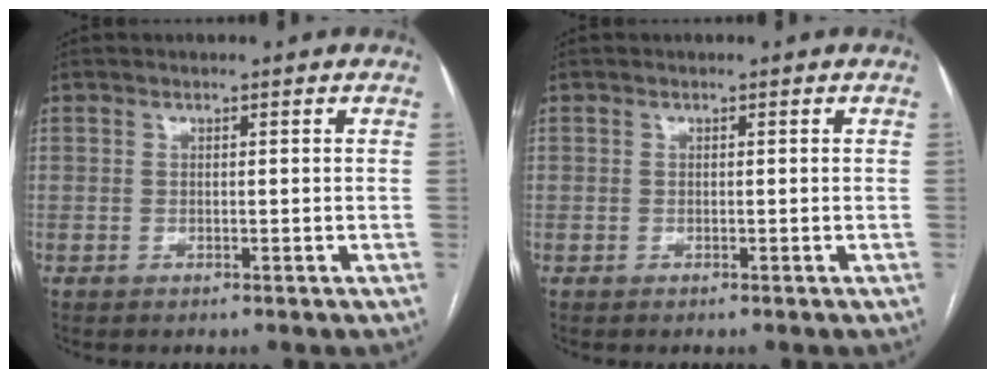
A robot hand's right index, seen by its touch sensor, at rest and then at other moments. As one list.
[{"total": 0.0}]